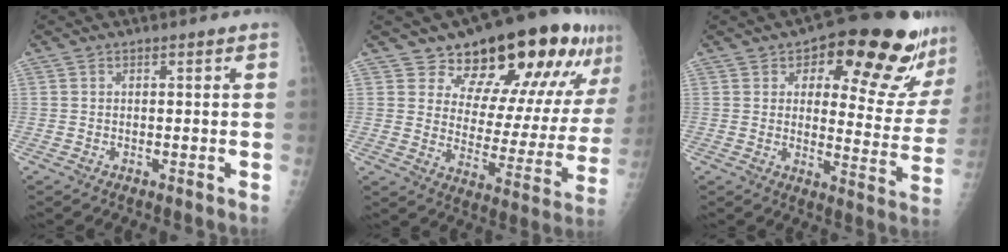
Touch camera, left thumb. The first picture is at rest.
{"total": 21.0, "force": [14.5, 9.3, 12.0], "torque": [-0.122, -0.086, 0.200]}
{"total": 21.3, "force": [12.6, 7.9, 15.1], "torque": [-0.153, -0.050, 0.166]}